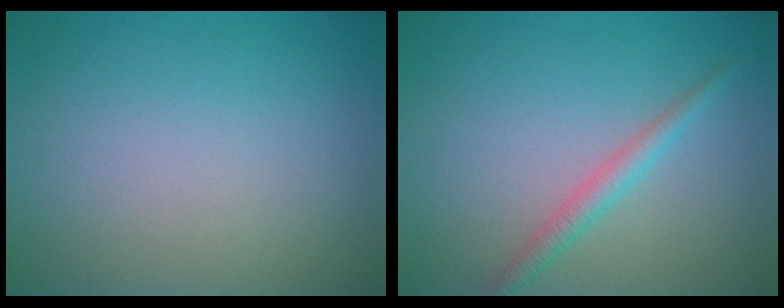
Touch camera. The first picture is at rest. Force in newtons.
{"total": 2.0, "press": 2.0, "slide": 0.1}